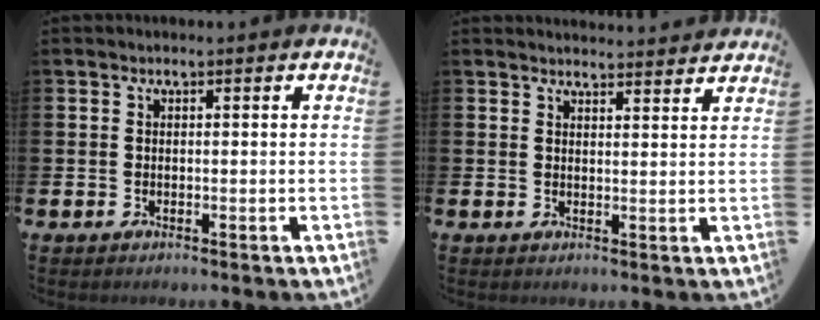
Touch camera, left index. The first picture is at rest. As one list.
[{"total": 2.8, "force": [2.8, 0.0, -0.1], "torque": [0.010, -0.022, 0.048]}]